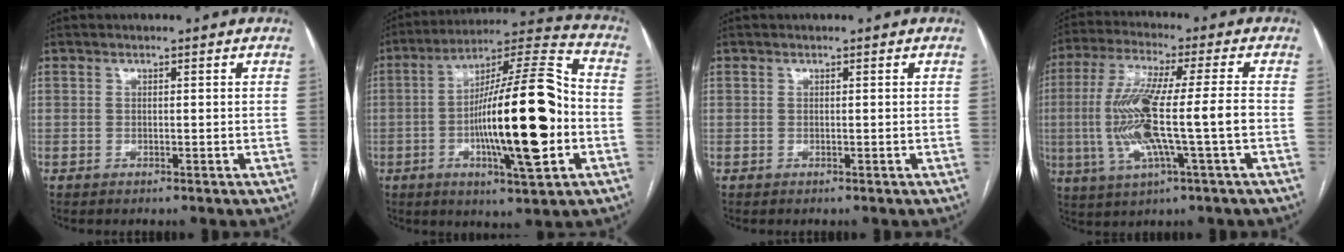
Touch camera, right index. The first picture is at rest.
{"total": 20.6, "force": [-3.8, 2.8, 20.0], "torque": [-0.327, 0.013, -0.059]}
{"total": 0.0}
{"total": 14.2, "force": [-1.9, 0.7, 14.1], "torque": [-0.282, 0.004, -0.038]}